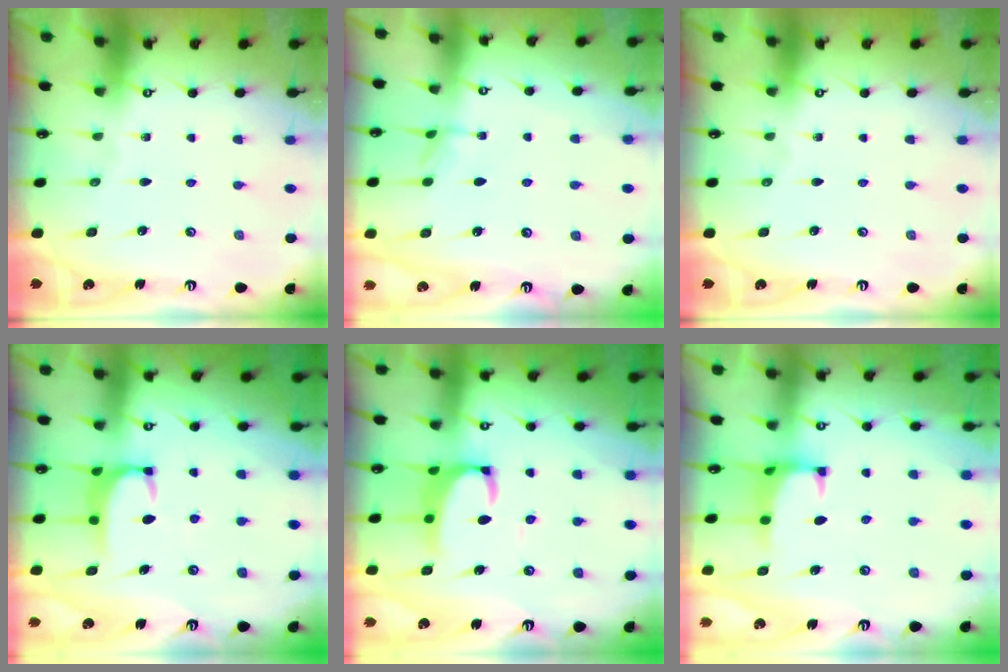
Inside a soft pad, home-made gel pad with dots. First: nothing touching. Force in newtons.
{"total": 2.7, "press": 2.7, "slide": 0.5}
{"total": 0.0}
{"total": 2.3, "press": 2.3, "slide": 0.6}
{"total": 3.0, "press": 2.8, "slide": 1.0}
{"total": 1.2, "press": 1.0, "slide": 0.6}